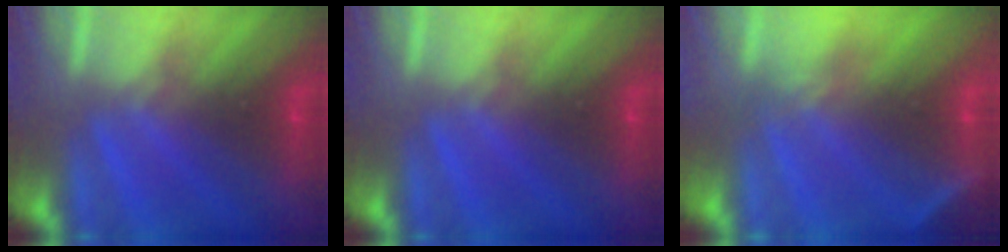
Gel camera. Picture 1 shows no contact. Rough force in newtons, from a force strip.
{"total": 0.0}
{"total": 2.9}